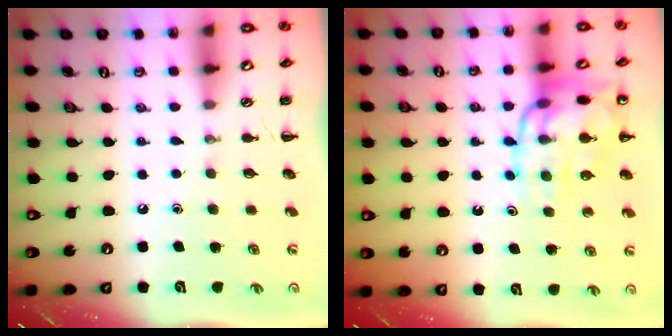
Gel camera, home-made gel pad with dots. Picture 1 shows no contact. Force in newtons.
{"total": 15.2, "press": 15.1, "slide": 1.8}